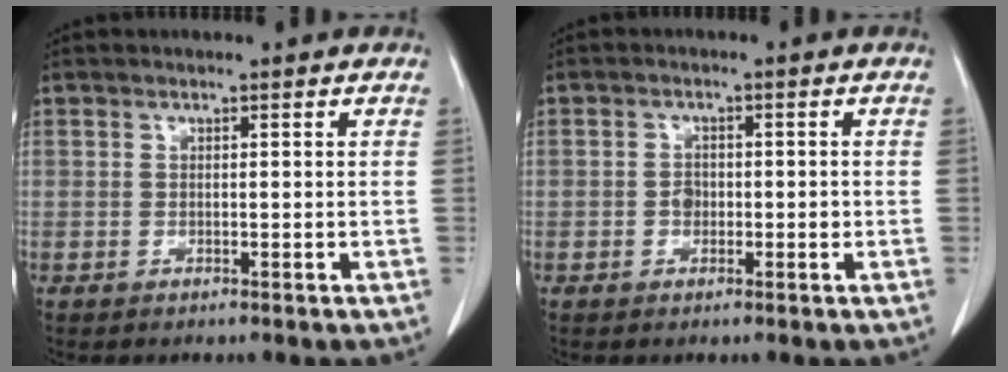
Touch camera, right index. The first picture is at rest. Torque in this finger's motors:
{"motor_torque": [0.23, -0.17, 0.09, 0.03]}